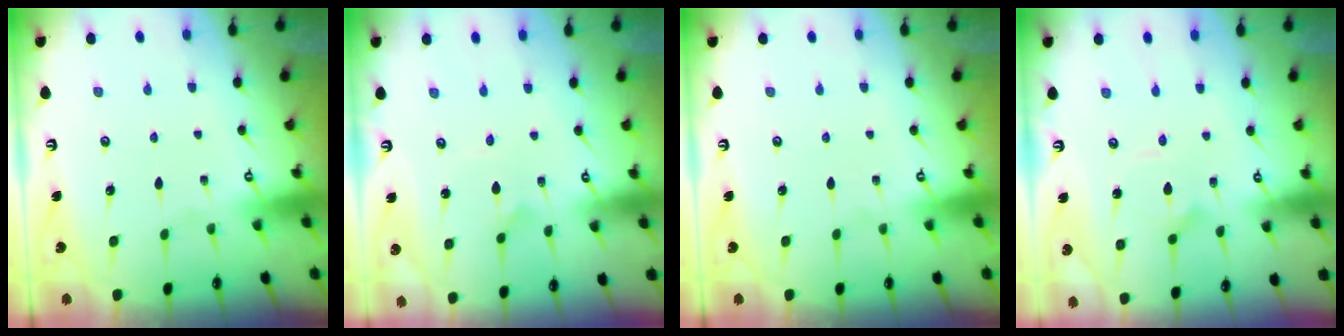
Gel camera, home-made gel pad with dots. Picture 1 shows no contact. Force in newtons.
{"total": 0.8, "press": 0.8, "slide": 0.0}
{"total": 0.0}
{"total": 2.2, "press": 2.2, "slide": 0.1}